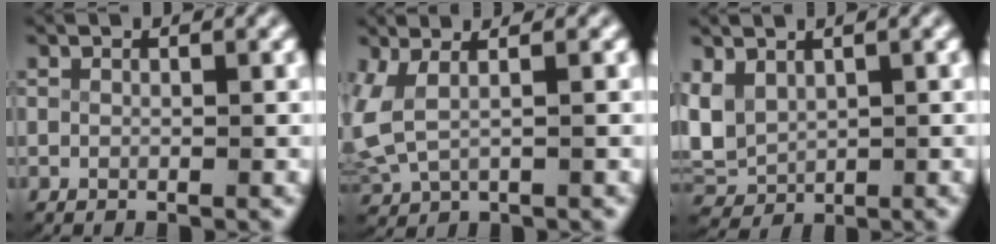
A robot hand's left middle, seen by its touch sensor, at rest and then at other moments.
{"total": 5.0, "force": [0.9, 3.6, 3.3], "torque": [-0.094, -0.001, 0.018]}
{"total": 5.8, "force": [0.4, 5.2, 2.5], "torque": [-0.097, -0.023, 0.017]}